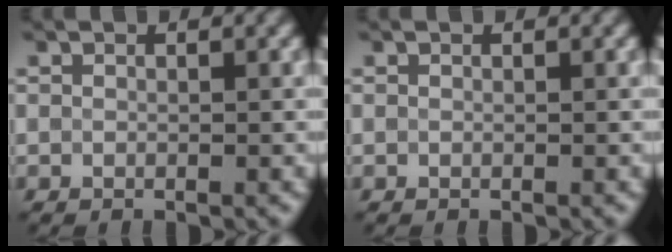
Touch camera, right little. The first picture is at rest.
{"total": 0.0}